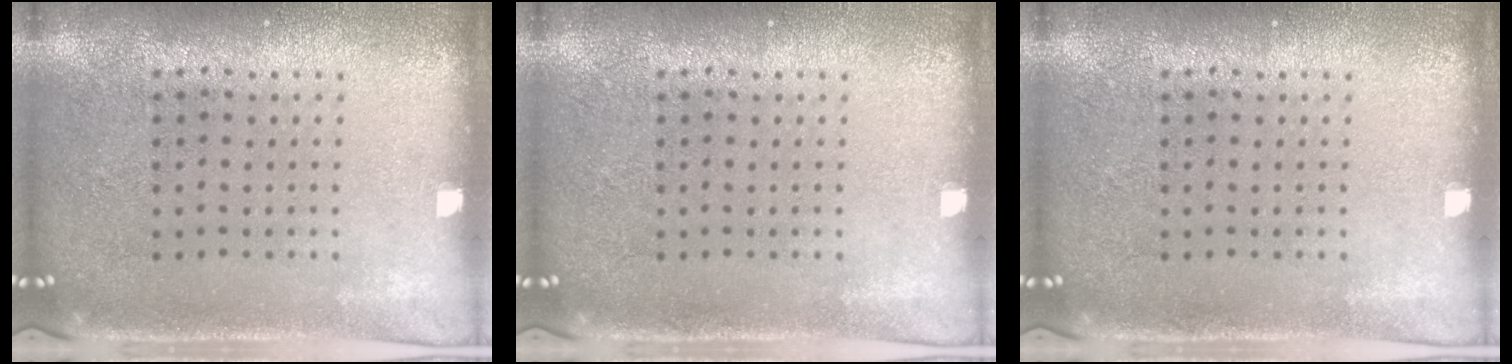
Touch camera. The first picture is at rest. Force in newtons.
{"total": 0.0}
{"total": 0.0}